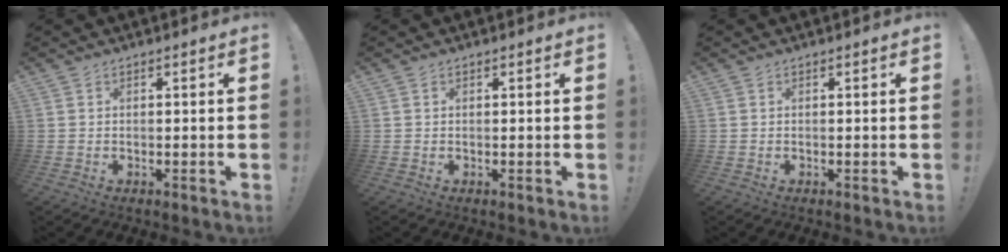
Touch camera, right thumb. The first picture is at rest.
{"total": 0.0}
{"total": 0.0}